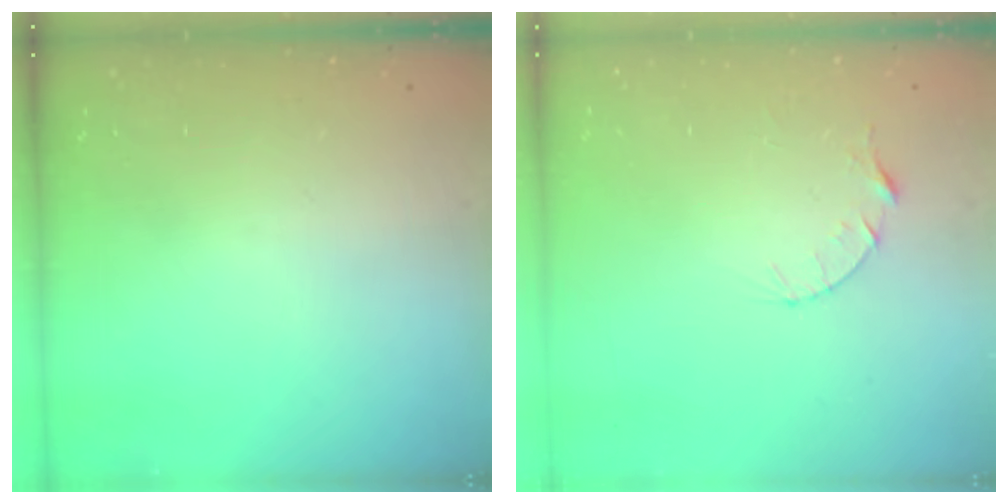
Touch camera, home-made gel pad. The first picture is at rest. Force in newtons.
{"total": 4.3, "press": 4.2, "slide": 0.4}